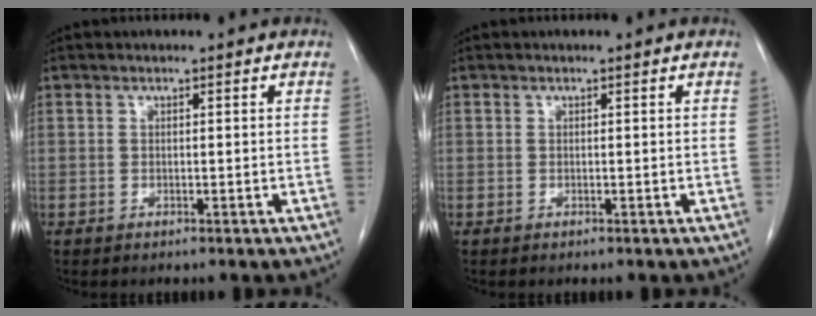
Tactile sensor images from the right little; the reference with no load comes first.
{"total": 0.0}